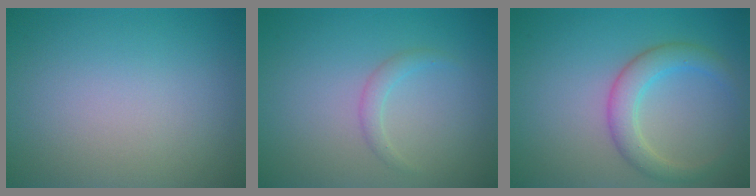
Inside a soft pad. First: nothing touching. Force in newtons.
{"total": 1.2, "press": 1.2, "slide": 0.0}
{"total": 3.3, "press": 3.3, "slide": 0.2}